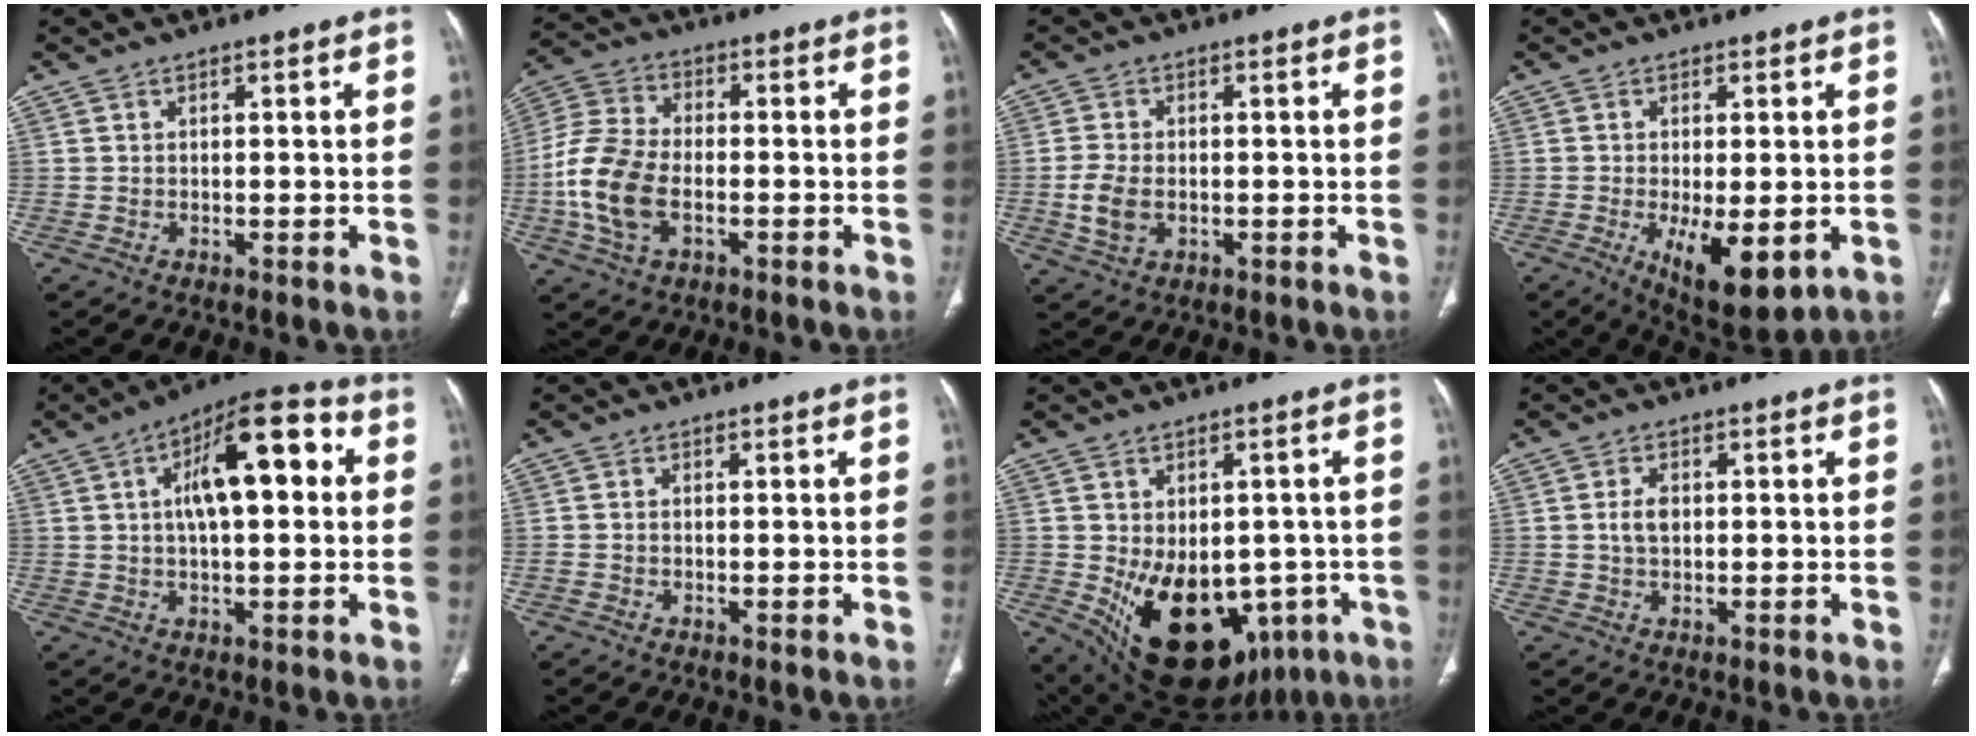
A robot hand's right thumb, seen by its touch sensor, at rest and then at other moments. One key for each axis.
{"total": 12.9, "fx": -3.0, "fy": 7.6, "fz": 10.1, "tx": -0.223, "ty": 0.017, "tz": -0.063}
{"total": 5.7, "fx": -1.0, "fy": 3.7, "fz": 4.2, "tx": -0.093, "ty": 0.000, "tz": -0.016}
{"total": 10.2, "fx": -2.9, "fy": 4.1, "fz": 8.9, "tx": -0.134, "ty": -0.019, "tz": -0.031}
{"total": 15.3, "fx": 3.0, "fy": 6.2, "fz": 13.6, "tx": -0.197, "ty": 0.026, "tz": 0.040}
{"total": 0.7, "fx": -0.2, "fy": 0.5, "fz": 0.5, "tx": -0.016, "ty": 0.001, "tz": -0.004}
{"total": 21.1, "fx": -6.3, "fy": 13.8, "fz": 14.7, "tx": -0.209, "ty": -0.006, "tz": -0.055}
{"total": 3.1, "fx": 0.2, "fy": 2.0, "fz": 2.4, "tx": -0.047, "ty": 0.003, "tz": 0.004}